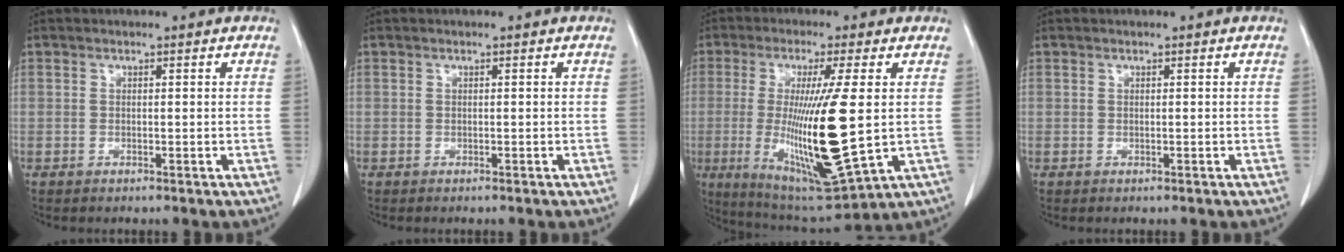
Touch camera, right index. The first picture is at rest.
{"total": 0.0}
{"total": 19.1, "force": [-1.2, 1.8, 19.0], "torque": [-0.374, -0.033, -0.007]}
{"total": 0.0}